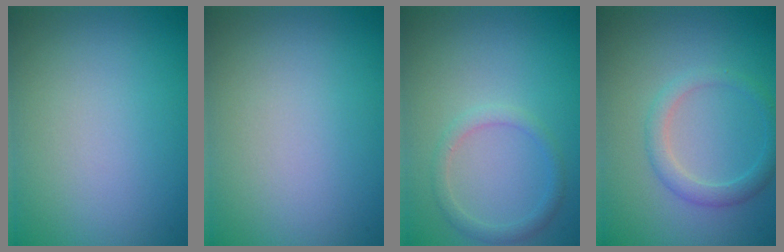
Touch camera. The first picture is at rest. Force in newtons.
{"total": 0.0}
{"total": 1.6, "press": 1.6, "slide": 0.1}
{"total": 2.2, "press": 2.2, "slide": 0.2}